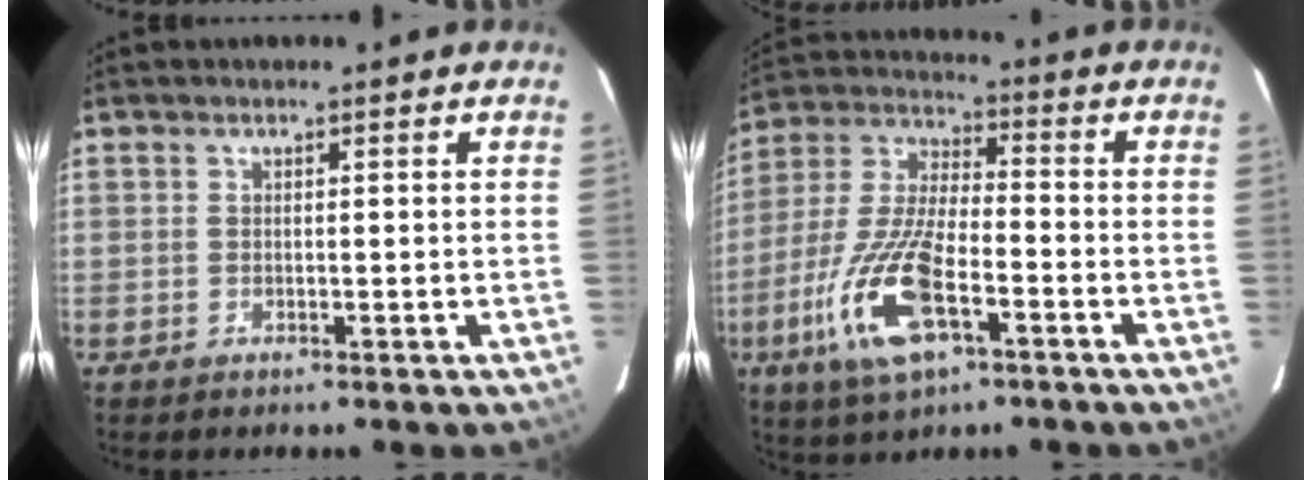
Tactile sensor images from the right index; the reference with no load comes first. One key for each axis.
{"total": 16.6, "fx": -7.2, "fy": 5.8, "fz": 13.8, "tx": -0.302, "ty": -0.016, "tz": -0.141}